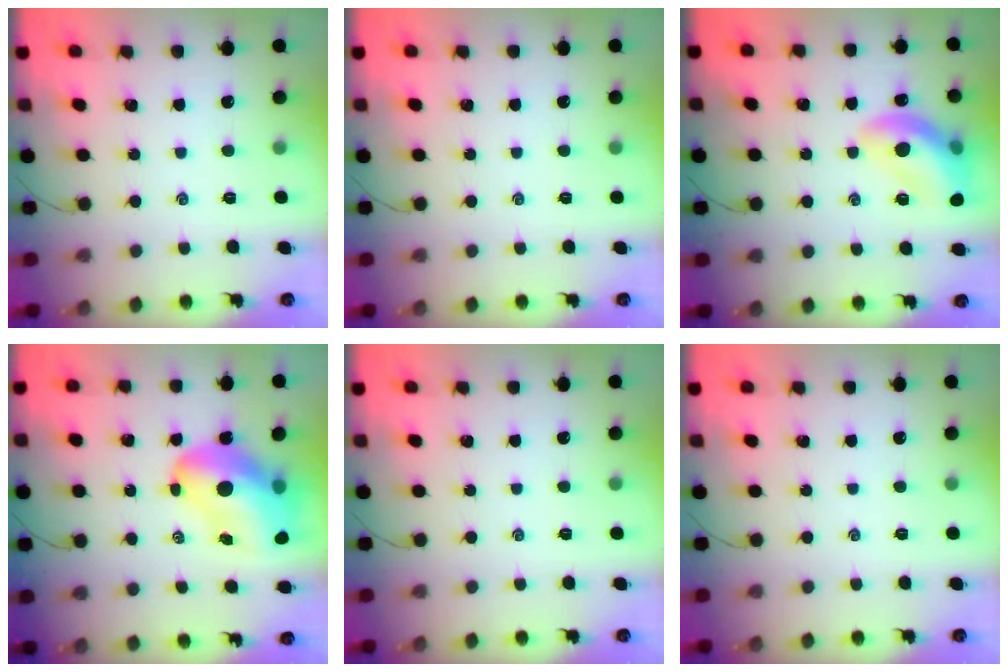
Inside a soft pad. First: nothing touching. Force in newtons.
{"total": 0.0}
{"total": 13.7, "press": 13.6, "slide": 1.5}
{"total": 15.2, "press": 14.6, "slide": 4.2}
{"total": 0.0}
{"total": 0.0}